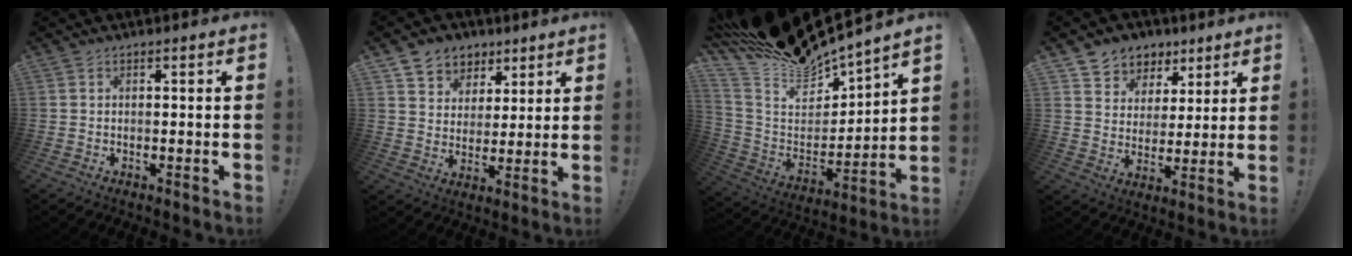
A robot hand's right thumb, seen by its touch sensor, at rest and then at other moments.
{"total": 7.8, "force": [4.3, 6.5, 0.8], "torque": [-0.008, -0.034, 0.088]}
{"total": 16.0, "force": [15.0, 3.2, 4.6], "torque": [-0.104, -0.127, 0.269]}
{"total": 7.8, "force": [4.3, 6.4, 0.9], "torque": [-0.010, -0.038, 0.090]}